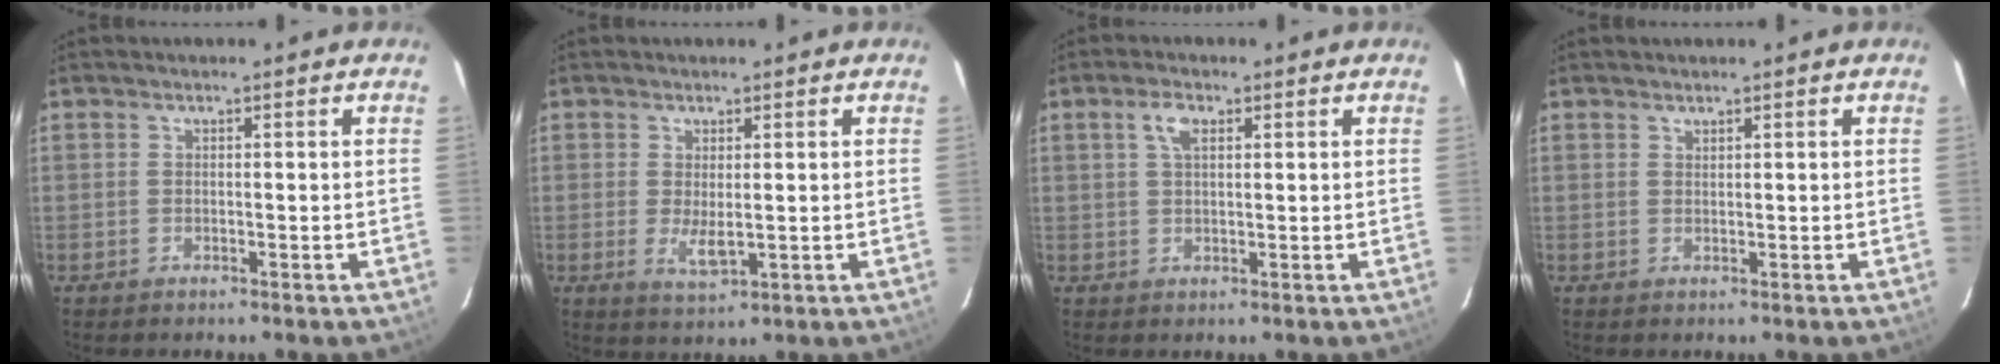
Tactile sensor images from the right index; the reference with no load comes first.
{"total": 3.7, "force": [-0.2, 1.4, 3.5], "torque": [-0.061, -0.011, 0.001]}
{"total": 3.2, "force": [1.3, 1.5, 2.5], "torque": [-0.049, 0.008, 0.025]}
{"total": 0.6, "force": [0.6, 0.1, 0.1], "torque": [-0.002, 0.001, 0.012]}